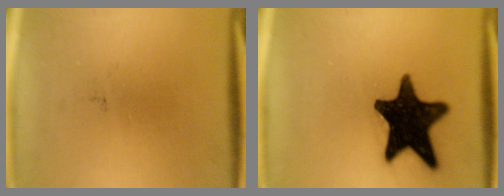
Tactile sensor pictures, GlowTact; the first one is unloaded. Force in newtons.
{"total": 17.2}